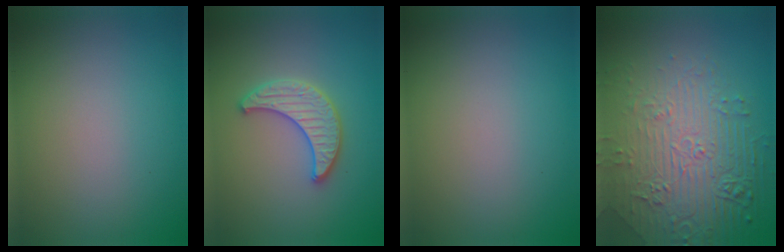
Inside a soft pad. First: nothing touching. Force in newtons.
{"total": 3.4, "press": 3.3, "slide": 0.4}
{"total": 0.0}
{"total": 8.5, "press": 5.9, "slide": 6.1}